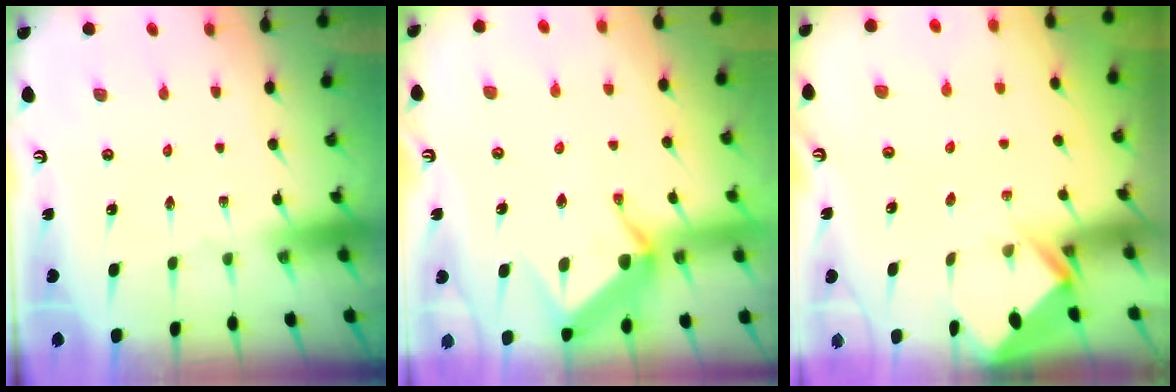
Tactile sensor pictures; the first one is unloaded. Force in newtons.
{"total": 9.7, "press": 9.7, "slide": 0.7}
{"total": 2.8, "press": 2.8, "slide": 0.2}